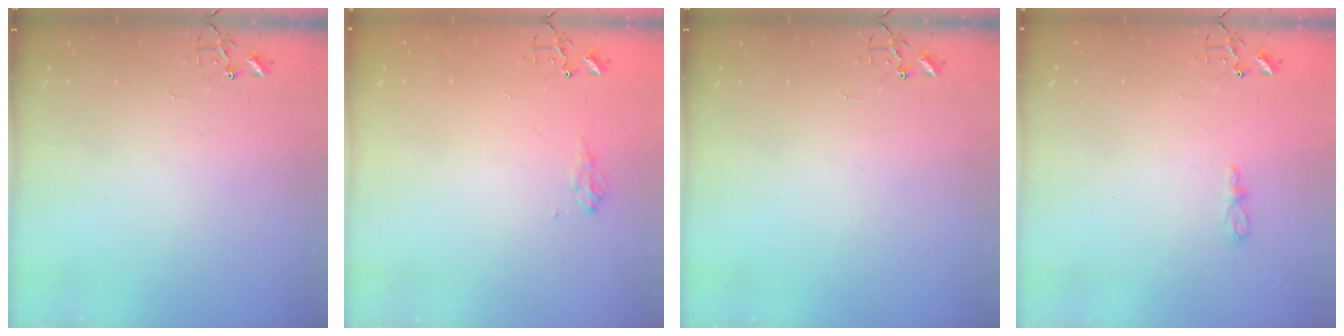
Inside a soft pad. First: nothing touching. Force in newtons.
{"total": 8.0, "press": 8.0, "slide": 1.0}
{"total": 0.0}
{"total": 4.5, "press": 4.5, "slide": 0.5}